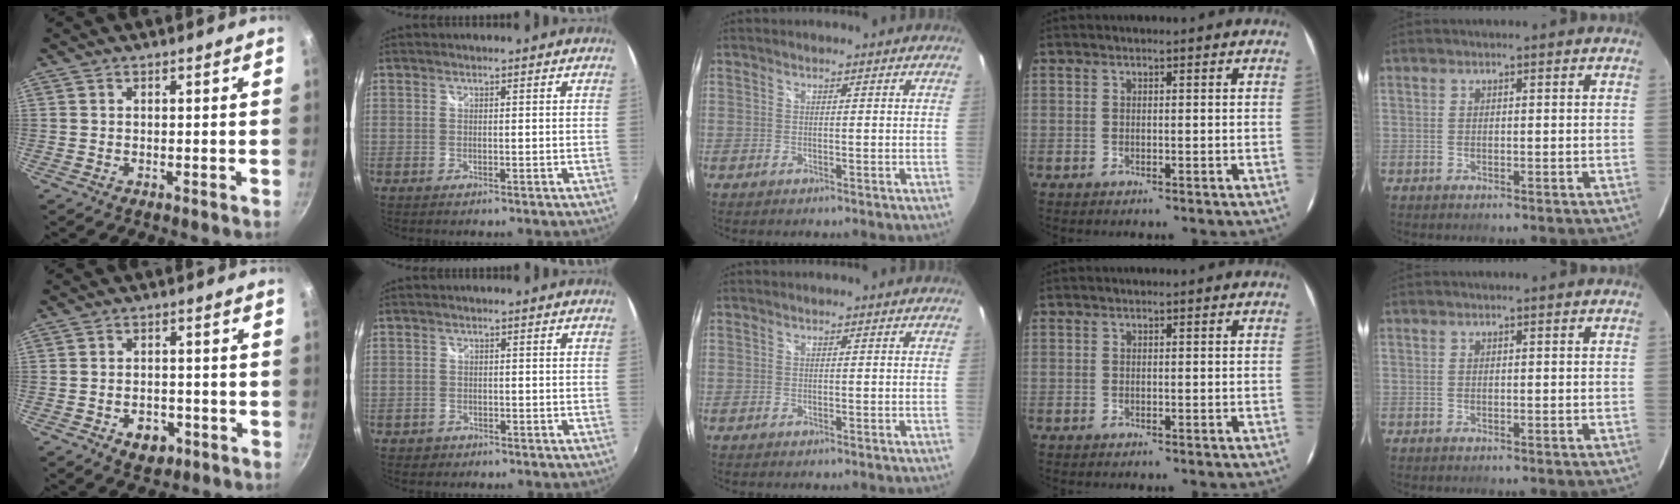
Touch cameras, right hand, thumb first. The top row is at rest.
{"thumb": {"total": 5.7, "force": [-2.5, 3.9, 3.3], "torque": [-0.033, 0.016, -0.030]}, "index": {"total": 2.2, "force": [-1.3, 1.7, 0.4], "torque": [-0.014, 0.000, -0.021]}}